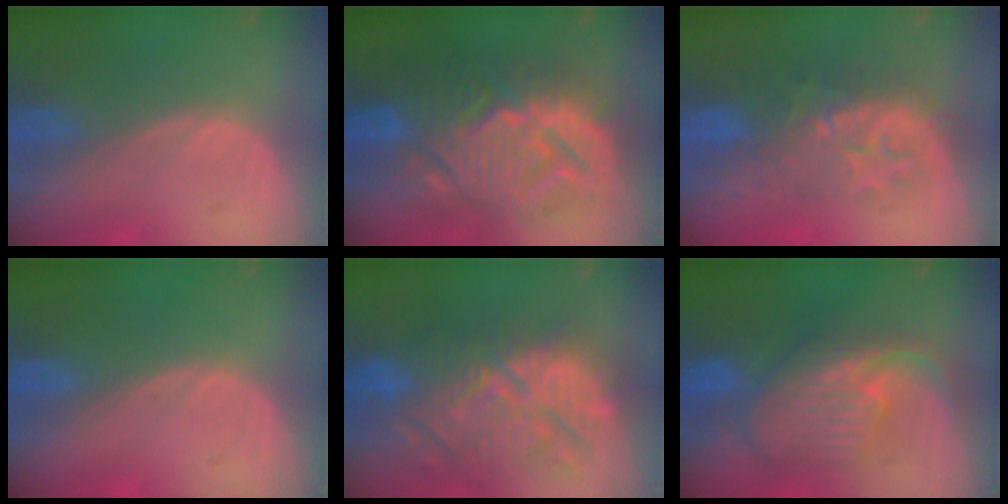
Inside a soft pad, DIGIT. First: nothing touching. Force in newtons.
{"total": 13.9, "press": 13.8, "slide": 1.4}
{"total": 8.4, "press": 7.9, "slide": 2.7}
{"total": 0.0}
{"total": 13.1, "press": 12.3, "slide": 4.5}
{"total": 10.9, "press": 9.6, "slide": 5.1}